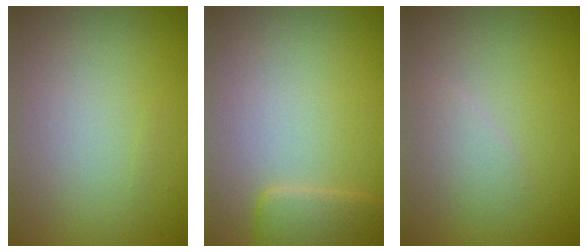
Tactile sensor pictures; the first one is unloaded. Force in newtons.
{"total": 2.5, "press": 2.5, "slide": 0.2}
{"total": 1.3, "press": 1.3, "slide": 0.1}